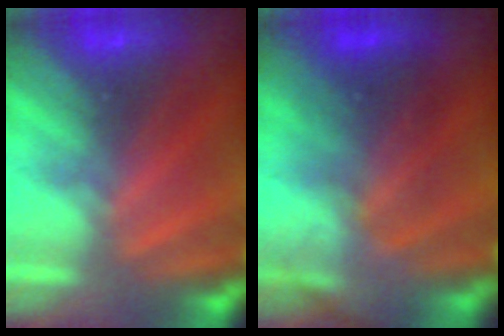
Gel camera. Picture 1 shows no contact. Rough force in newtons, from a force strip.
{"total": 2.6}